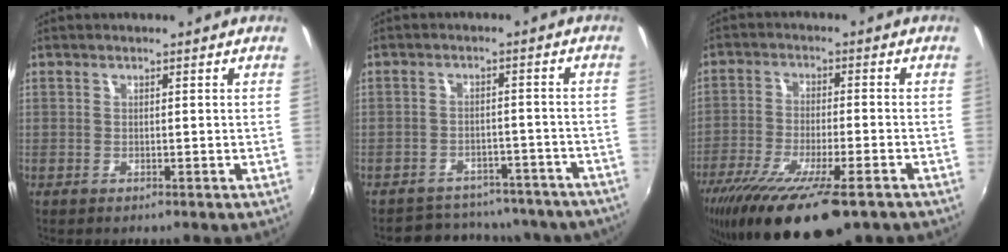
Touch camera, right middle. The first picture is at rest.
{"total": 19.9, "force": [-17.3, 7.7, 5.9], "torque": [-0.119, 0.028, -0.198]}
{"total": 19.1, "force": [-13.5, 4.2, 12.8], "torque": [-0.253, -0.067, -0.224]}